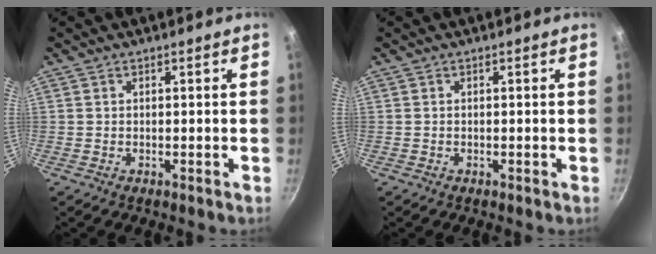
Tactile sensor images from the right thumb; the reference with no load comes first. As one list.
[{"total": 0.0}]